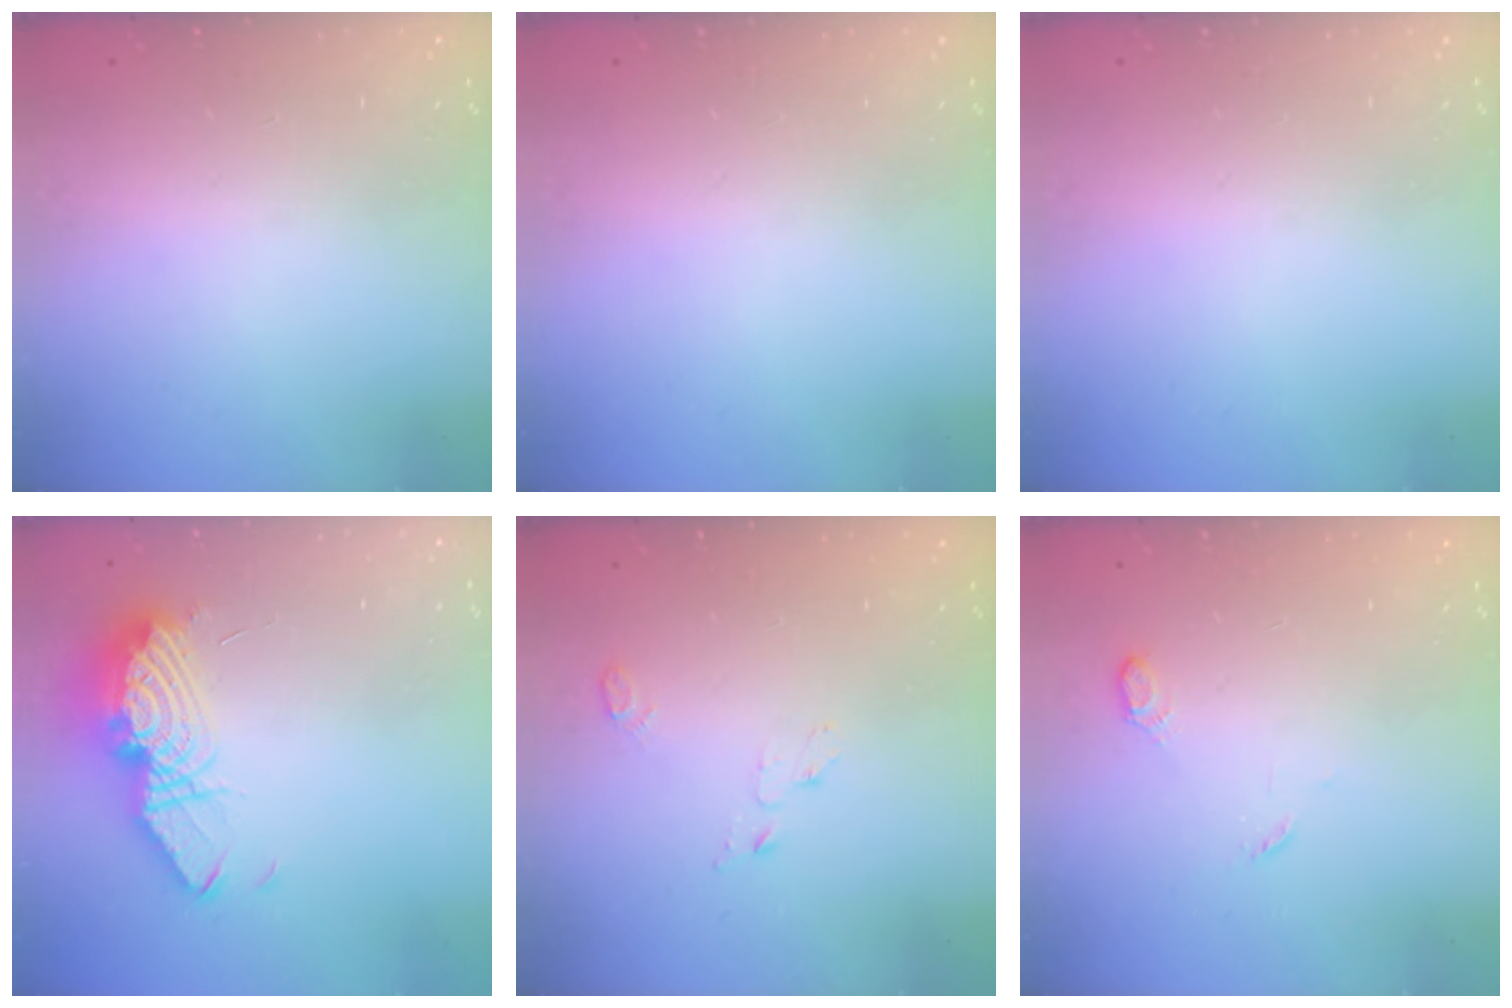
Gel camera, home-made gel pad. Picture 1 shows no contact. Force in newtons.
{"total": 0.0}
{"total": 0.0}
{"total": 14.6, "press": 14.5, "slide": 1.3}
{"total": 3.5, "press": 3.4, "slide": 0.3}
{"total": 4.8, "press": 4.7, "slide": 0.7}